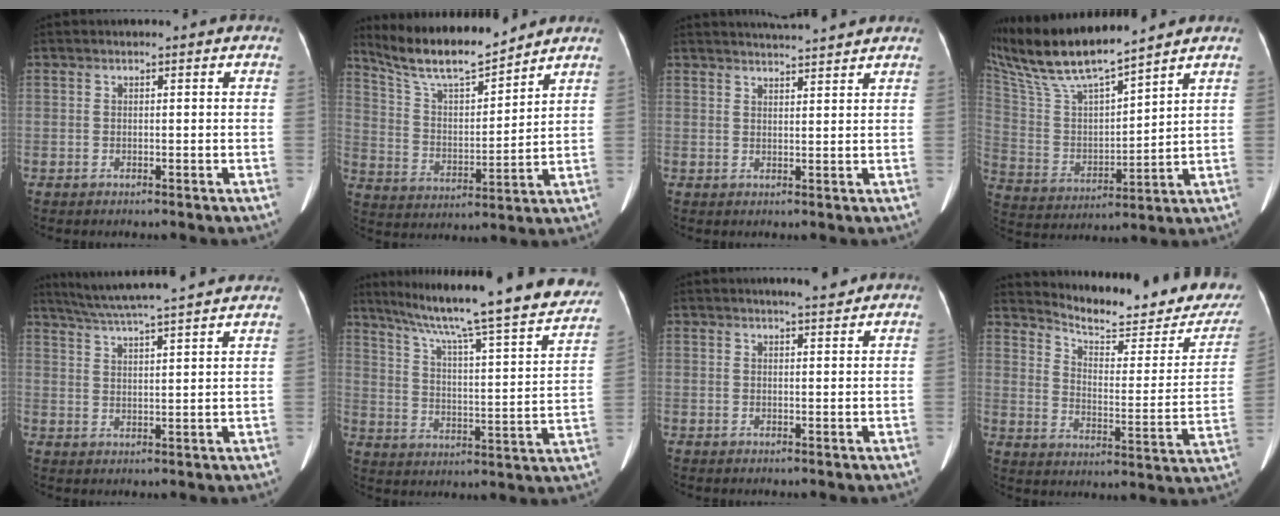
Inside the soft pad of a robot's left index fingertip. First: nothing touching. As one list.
[{"total": 11.9, "force": [11.0, 0.7, 4.4], "torque": [-0.090, 0.001, 0.207]}, {"total": 6.0, "force": [5.8, -0.5, 1.7], "torque": [-0.030, 0.020, 0.079]}, {"total": 16.1, "force": [14.1, 0.6, 7.6], "torque": [-0.163, 0.008, 0.281]}, {"total": 14.5, "force": [12.7, -0.4, 6.8], "torque": [-0.125, 0.030, 0.184]}, {"total": 30.1, "force": [25.3, 2.2, 16.1], "torque": [-0.254, -0.038, 0.332]}, {"total": 2.9, "force": [2.5, 0.1, 1.4], "torque": [-0.021, 0.002, 0.037]}, {"total": 20.5, "force": [18.8, 4.0, 6.9], "torque": [-0.092, -0.056, 0.239]}]